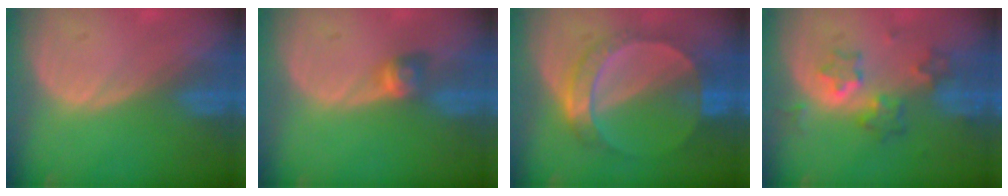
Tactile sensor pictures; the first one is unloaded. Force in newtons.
{"total": 2.9, "press": 2.5, "slide": 1.5}
{"total": 6.8, "press": 6.8, "slide": 0.3}
{"total": 6.1, "press": 5.8, "slide": 1.8}